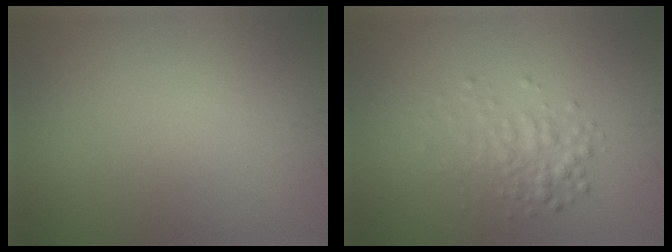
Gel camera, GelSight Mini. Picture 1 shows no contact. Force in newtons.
{"total": 2.3, "press": 2.3, "slide": 0.1}